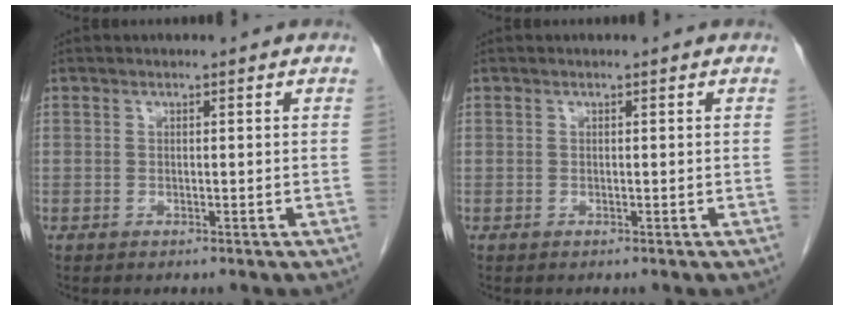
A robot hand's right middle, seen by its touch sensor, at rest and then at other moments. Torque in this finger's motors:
{"motor_torque": [0.00, 0.00, 0.00, 0.01]}